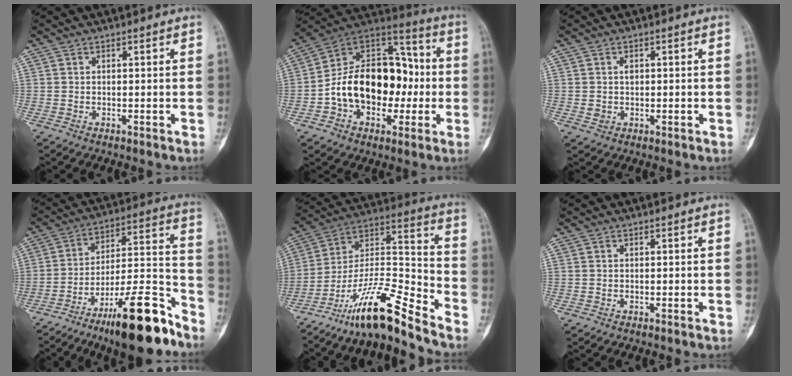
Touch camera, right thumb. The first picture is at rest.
{"total": 22.3, "force": [-2.5, 15.2, 16.1], "torque": [-0.231, 0.050, -0.039]}
{"total": 2.3, "force": [0.3, 1.8, 1.4], "torque": [-0.014, 0.000, 0.007]}
{"total": 20.2, "force": [-13.4, 4.8, 14.4], "torque": [-0.216, 0.093, -0.215]}
{"total": 16.8, "force": [-13.4, 2.0, 9.9], "torque": [-0.183, 0.103, -0.240]}
{"total": 0.0}